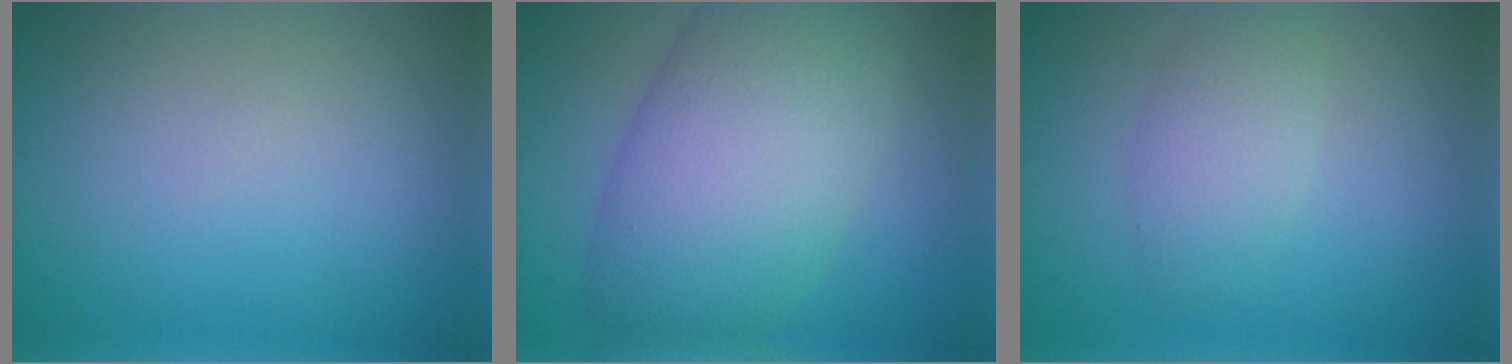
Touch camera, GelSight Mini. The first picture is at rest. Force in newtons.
{"total": 10.7, "press": 10.7, "slide": 0.5}
{"total": 2.9, "press": 2.9, "slide": 0.1}